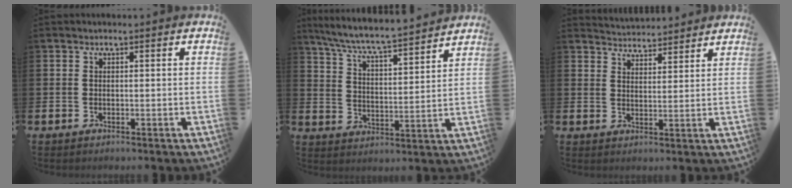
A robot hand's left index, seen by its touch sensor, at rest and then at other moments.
{"total": 7.0, "force": [6.7, 0.0, 2.2], "torque": [-0.072, -0.054, 0.112]}
{"total": 4.2, "force": [4.2, 0.4, -0.5], "torque": [0.002, -0.029, 0.075]}